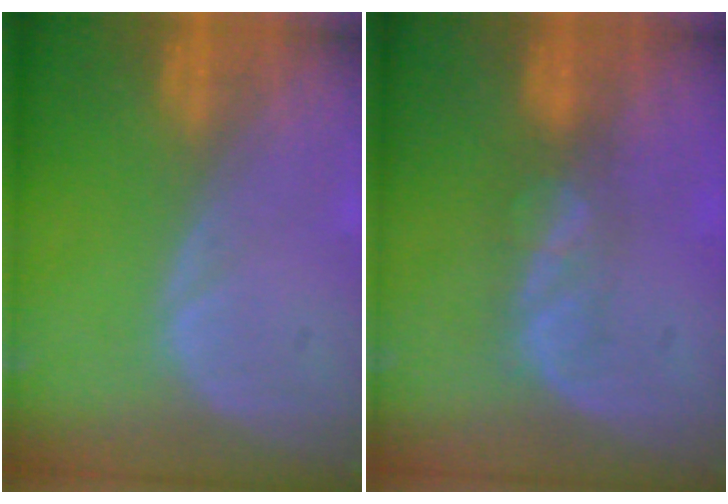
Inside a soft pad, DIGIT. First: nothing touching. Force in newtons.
{"total": 3.7, "press": 3.4, "slide": 1.5}